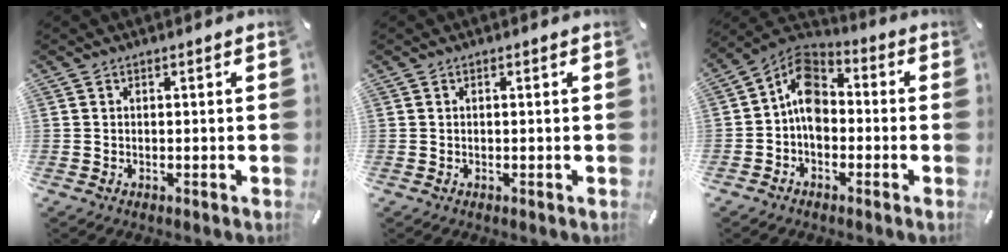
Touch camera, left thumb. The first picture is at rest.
{"total": 0.0}
{"total": 9.2, "force": [-1.4, 6.8, 5.9], "torque": [-0.120, 0.010, -0.030]}